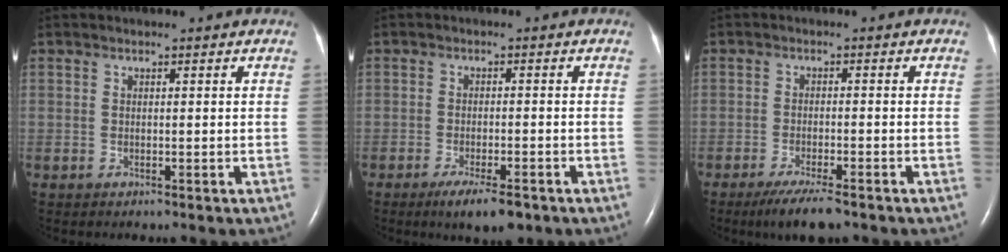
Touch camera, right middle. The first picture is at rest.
{"total": 5.8, "force": [-3.9, 1.1, 4.2], "torque": [-0.070, -0.012, -0.056]}
{"total": 6.2, "force": [-4.6, 0.9, 4.1], "torque": [-0.070, -0.015, -0.073]}